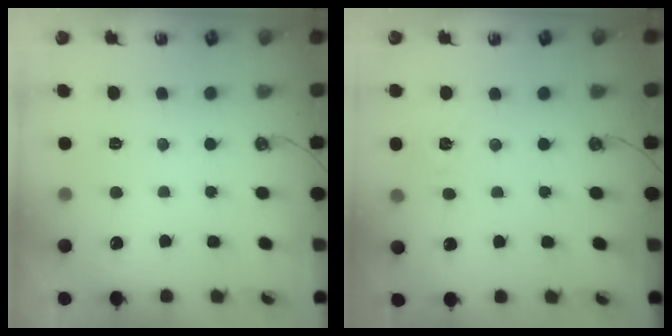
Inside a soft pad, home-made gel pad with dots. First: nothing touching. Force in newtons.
{"total": 3.7, "press": 3.7, "slide": 0.4}